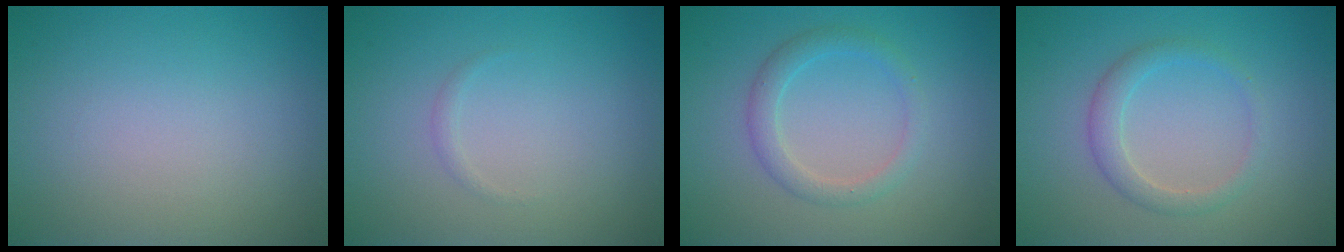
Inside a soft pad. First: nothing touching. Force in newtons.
{"total": 0.6, "press": 0.6, "slide": 0.0}
{"total": 2.2, "press": 2.2, "slide": 0.1}
{"total": 2.2, "press": 2.2, "slide": 0.1}